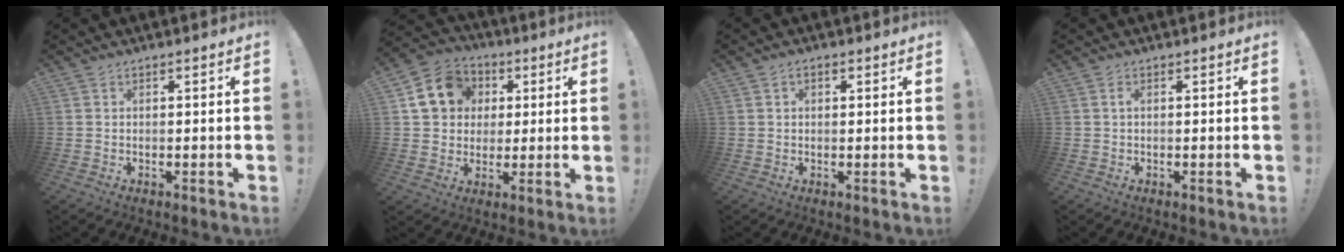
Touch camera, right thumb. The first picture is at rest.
{"total": 13.4, "force": [3.8, 11.6, 5.6], "torque": [-0.071, -0.003, 0.079]}
{"total": 1.5, "force": [0.3, 1.2, 1.0], "torque": [-0.012, 0.003, 0.004]}
{"total": 0.7, "force": [0.0, 0.1, 0.7], "torque": [-0.017, 0.003, -0.001]}